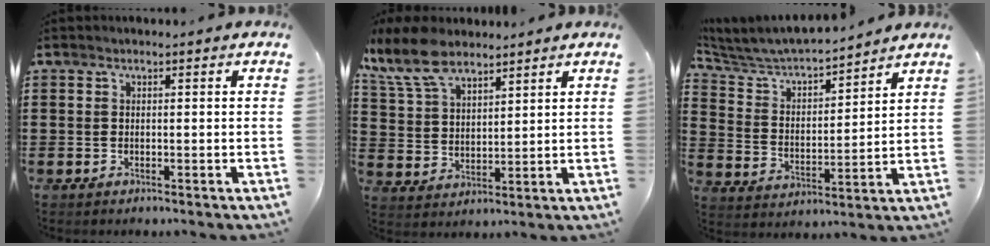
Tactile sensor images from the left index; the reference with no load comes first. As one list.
[{"total": 9.5, "force": [7.2, 3.7, 5.0], "torque": [-0.126, -0.012, 0.134]}, {"total": 5.2, "force": [5.0, 0.8, 1.2], "torque": [-0.051, -0.035, 0.077]}]